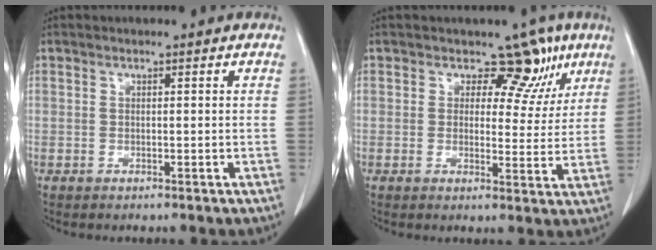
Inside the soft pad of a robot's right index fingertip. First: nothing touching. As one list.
[{"total": 9.4, "force": [5.1, 6.4, 4.6], "torque": [-0.045, 0.021, 0.067]}]